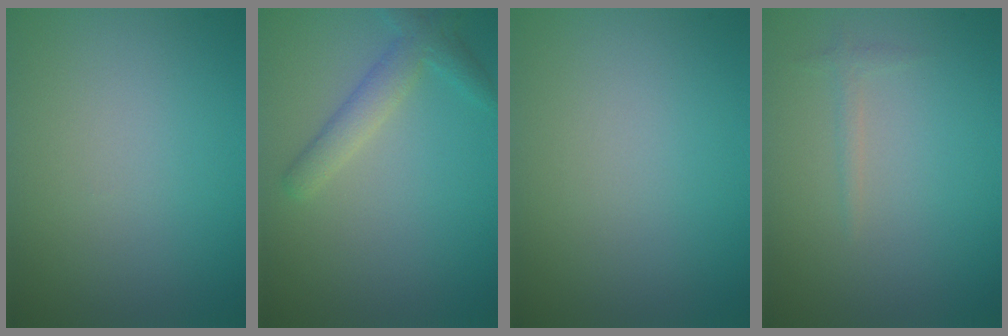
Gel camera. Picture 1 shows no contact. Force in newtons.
{"total": 2.9, "press": 2.9, "slide": 0.1}
{"total": 0.0}
{"total": 0.8, "press": 0.8, "slide": 0.0}